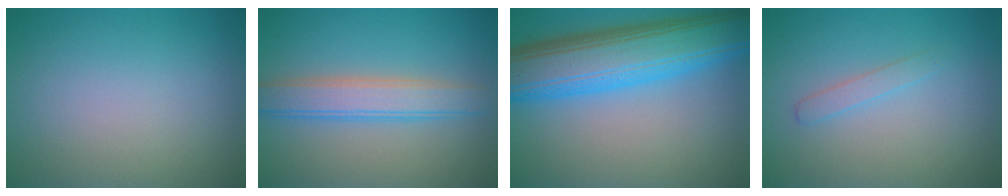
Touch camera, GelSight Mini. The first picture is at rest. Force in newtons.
{"total": 4.2, "press": 4.2, "slide": 0.2}
{"total": 10.9, "press": 10.9, "slide": 0.2}
{"total": 1.2, "press": 1.2, "slide": 0.0}